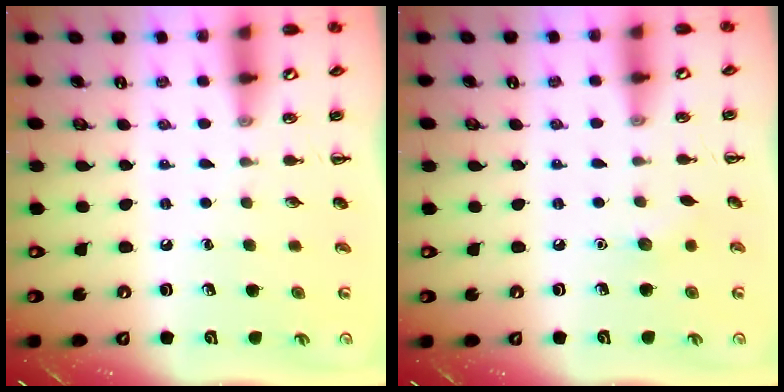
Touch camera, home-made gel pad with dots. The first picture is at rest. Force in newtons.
{"total": 4.3, "press": 4.1, "slide": 1.2}